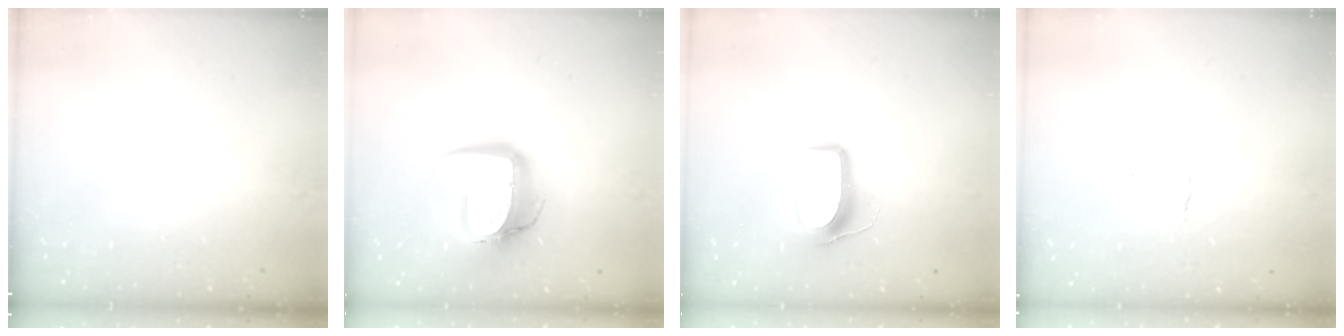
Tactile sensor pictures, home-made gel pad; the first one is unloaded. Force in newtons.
{"total": 14.2, "press": 14.2, "slide": 1.4}
{"total": 9.3, "press": 9.3, "slide": 1.1}
{"total": 2.6, "press": 2.6, "slide": 0.1}